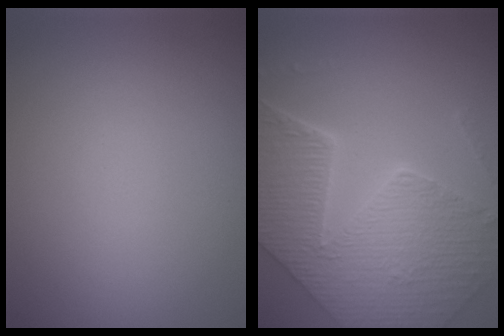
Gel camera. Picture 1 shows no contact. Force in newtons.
{"total": 9.4, "press": 6.9, "slide": 6.4}